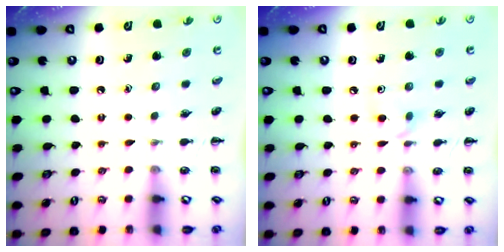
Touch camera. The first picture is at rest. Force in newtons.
{"total": 5.5, "press": 5.2, "slide": 1.8}